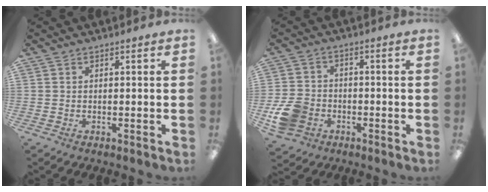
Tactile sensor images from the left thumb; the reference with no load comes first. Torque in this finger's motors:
{"motor_torque": [0.10, 2.03, 0.33, -0.29, 0.06]}